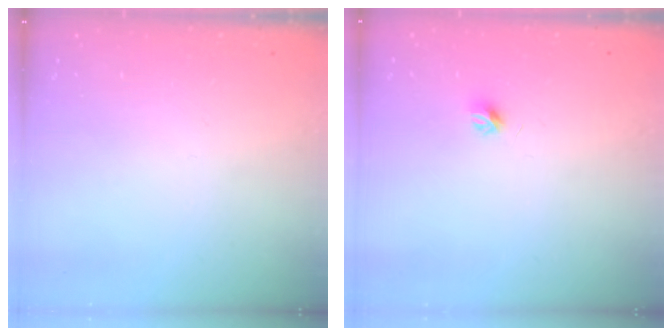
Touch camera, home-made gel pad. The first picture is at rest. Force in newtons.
{"total": 4.0, "press": 3.9, "slide": 0.9}